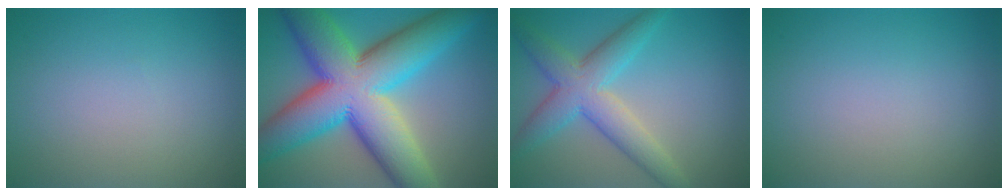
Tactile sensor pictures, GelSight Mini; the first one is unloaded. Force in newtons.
{"total": 16.5, "press": 16.5, "slide": 0.3}
{"total": 5.9, "press": 5.9, "slide": 0.1}
{"total": 0.0}